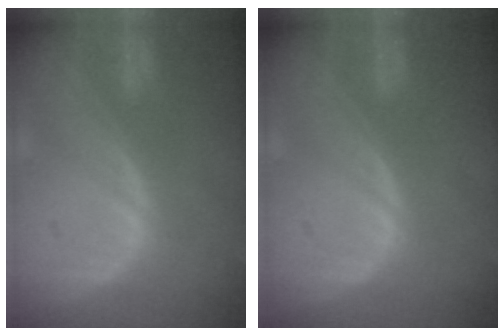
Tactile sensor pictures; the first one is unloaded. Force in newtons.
{"total": 0.0}